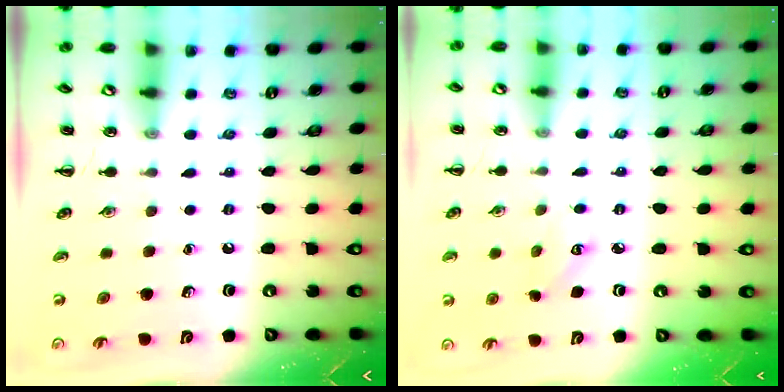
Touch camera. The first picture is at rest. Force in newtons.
{"total": 2.9, "press": 2.8, "slide": 0.8}